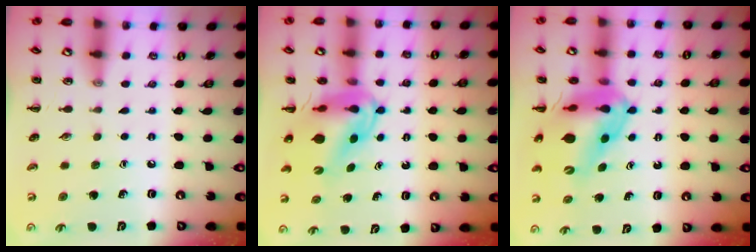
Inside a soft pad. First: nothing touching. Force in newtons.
{"total": 9.9, "press": 9.4, "slide": 3.2}
{"total": 15.7, "press": 15.1, "slide": 4.4}